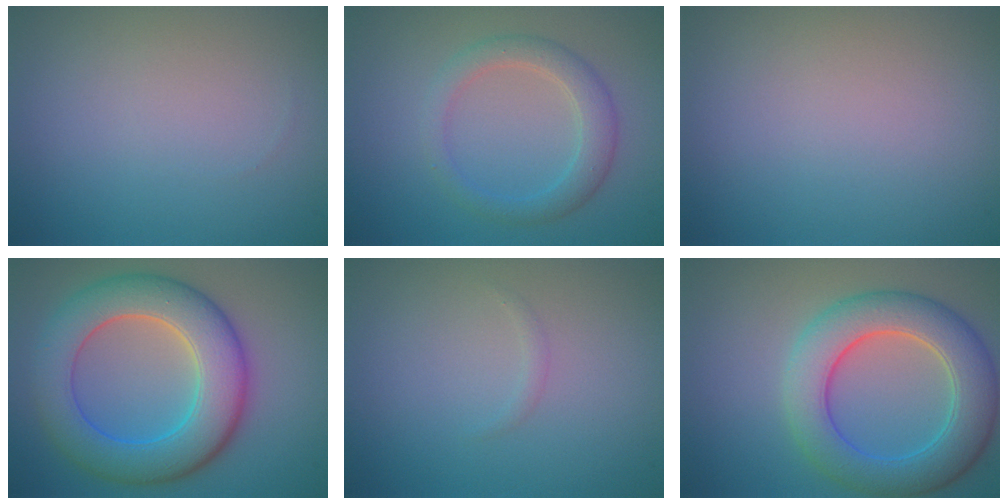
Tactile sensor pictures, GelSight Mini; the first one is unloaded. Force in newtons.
{"total": 2.9, "press": 2.9, "slide": 0.1}
{"total": 0.0}
{"total": 8.7, "press": 8.7, "slide": 0.1}
{"total": 0.5, "press": 0.5, "slide": 0.0}
{"total": 7.0, "press": 7.0, "slide": 0.3}